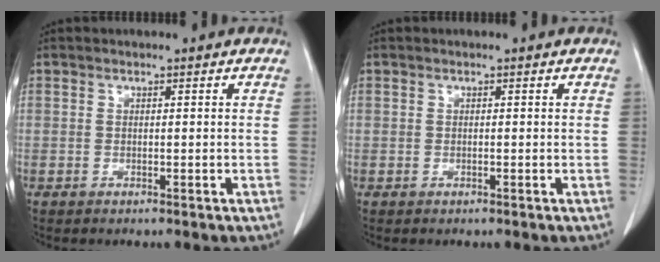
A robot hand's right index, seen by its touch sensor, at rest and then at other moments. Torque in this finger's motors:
{"motor_torque": [0.21, -0.06, 0.02, 0.01]}